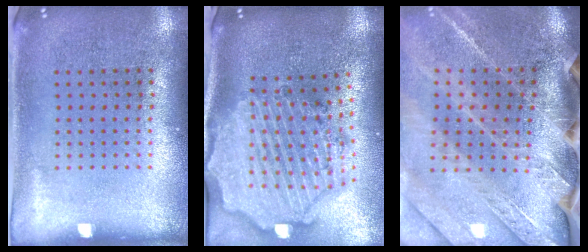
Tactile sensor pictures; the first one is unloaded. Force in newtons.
{"total": 3.7, "press": 3.0, "slide": 2.1}
{"total": 3.8, "press": 3.3, "slide": 1.9}